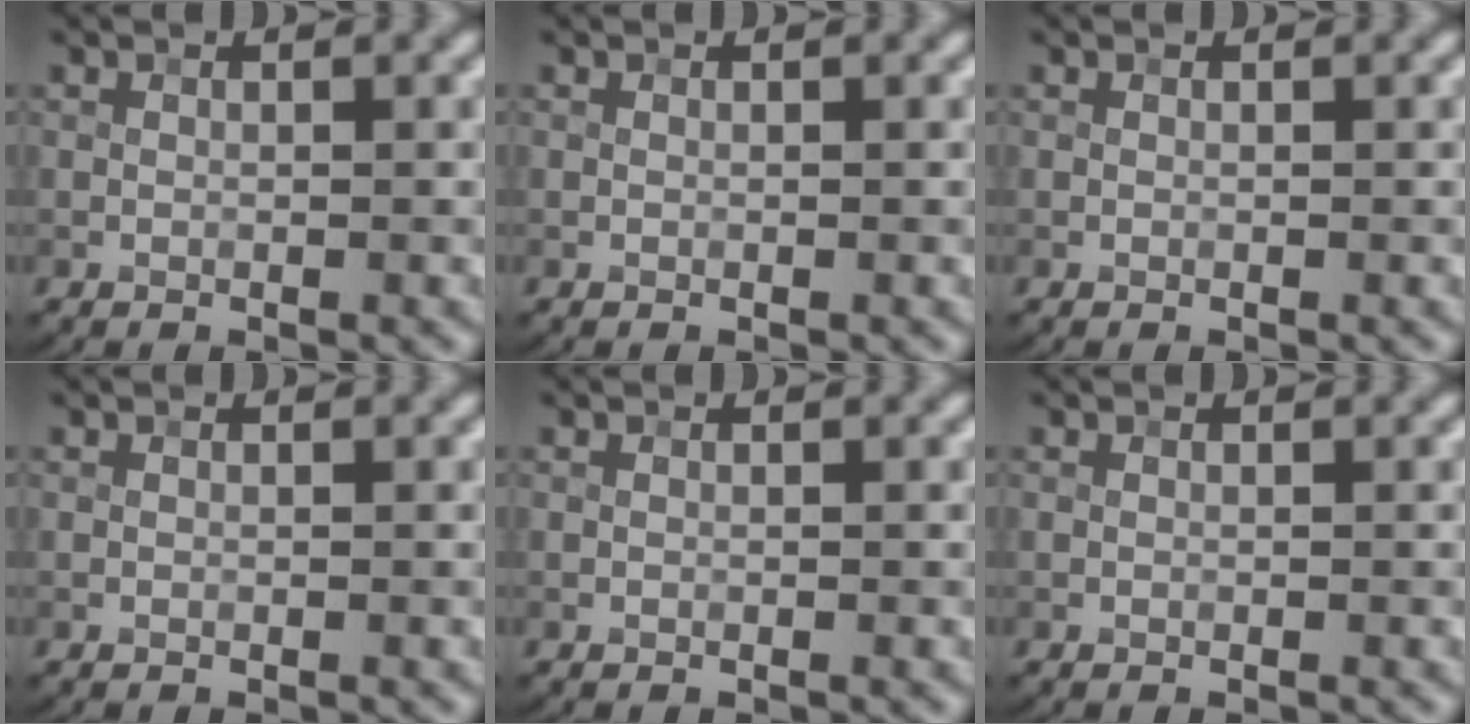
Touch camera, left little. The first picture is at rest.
{"total": 0.0}
{"total": 0.0}
{"total": 0.0}
{"total": 0.0}
{"total": 0.0}